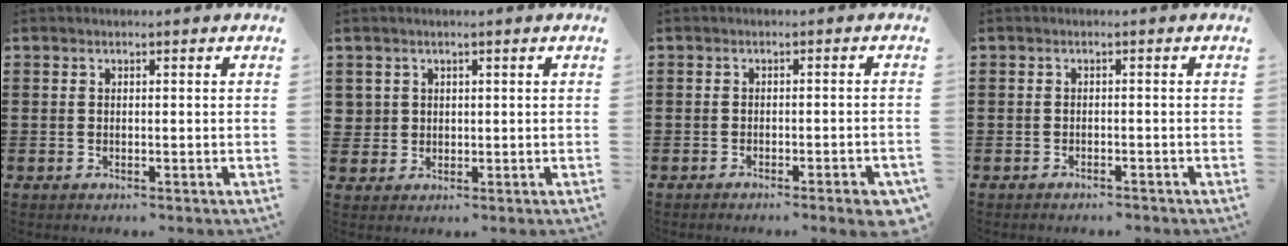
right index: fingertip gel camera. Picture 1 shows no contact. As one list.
[{"total": 2.0, "force": [0.7, 1.9, 0.1], "torque": [-0.011, 0.009, 0.011]}, {"total": 2.6, "force": [-1.8, 0.0, 1.8], "torque": [-0.028, -0.003, -0.032]}, {"total": 1.0, "force": [-1.0, 0.1, 0.0], "torque": [-0.004, 0.003, -0.022]}]